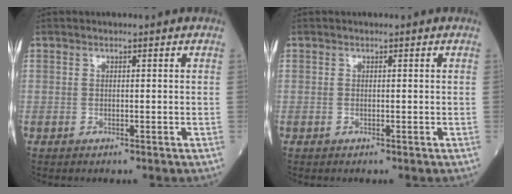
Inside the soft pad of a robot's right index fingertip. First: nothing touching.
{"total": 0.0}